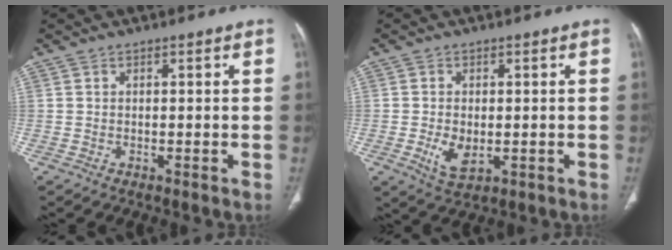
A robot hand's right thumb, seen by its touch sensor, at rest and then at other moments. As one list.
[{"total": 5.2, "force": [-1.0, 3.1, 4.1], "torque": [-0.073, -0.007, -0.009]}]